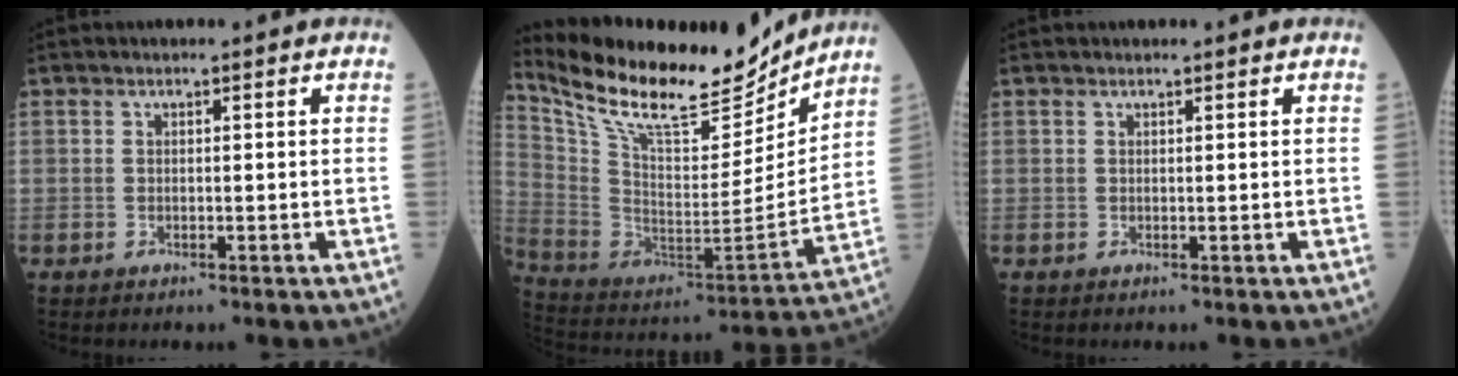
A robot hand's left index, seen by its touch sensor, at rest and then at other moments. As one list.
[{"total": 22.2, "force": [19.1, 5.1, 10.1], "torque": [-0.200, -0.018, 0.322]}, {"total": 0.7, "force": [0.7, 0.0, 0.1], "torque": [-0.007, 0.003, 0.011]}]